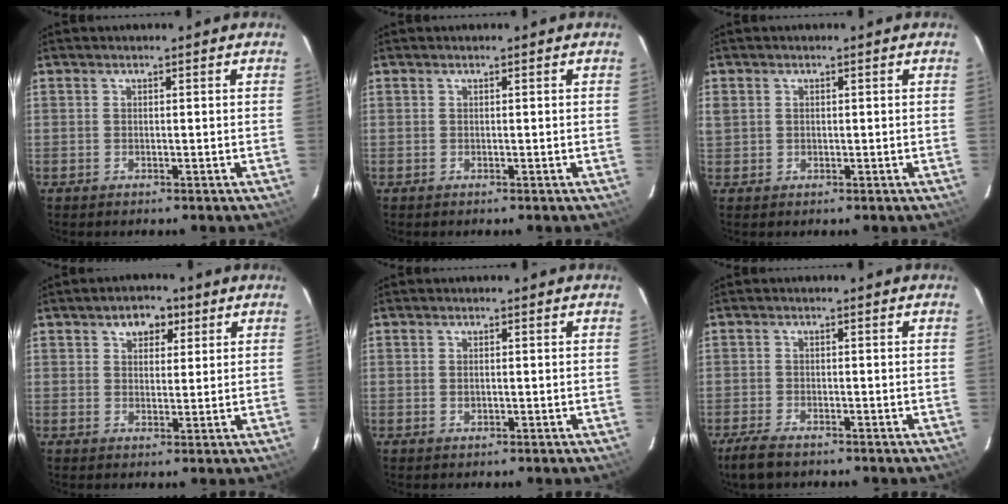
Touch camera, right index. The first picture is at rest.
{"total": 0.0}
{"total": 2.5, "force": [0.5, 2.3, 1.1], "torque": [-0.019, 0.003, 0.011]}
{"total": 4.7, "force": [2.4, 3.3, 2.4], "torque": [-0.032, 0.012, 0.037]}
{"total": 1.0, "force": [-0.1, 0.8, 0.6], "torque": [-0.011, -0.001, -0.001]}
{"total": 4.7, "force": [-3.7, 1.5, 2.5], "torque": [-0.072, -0.012, -0.073]}